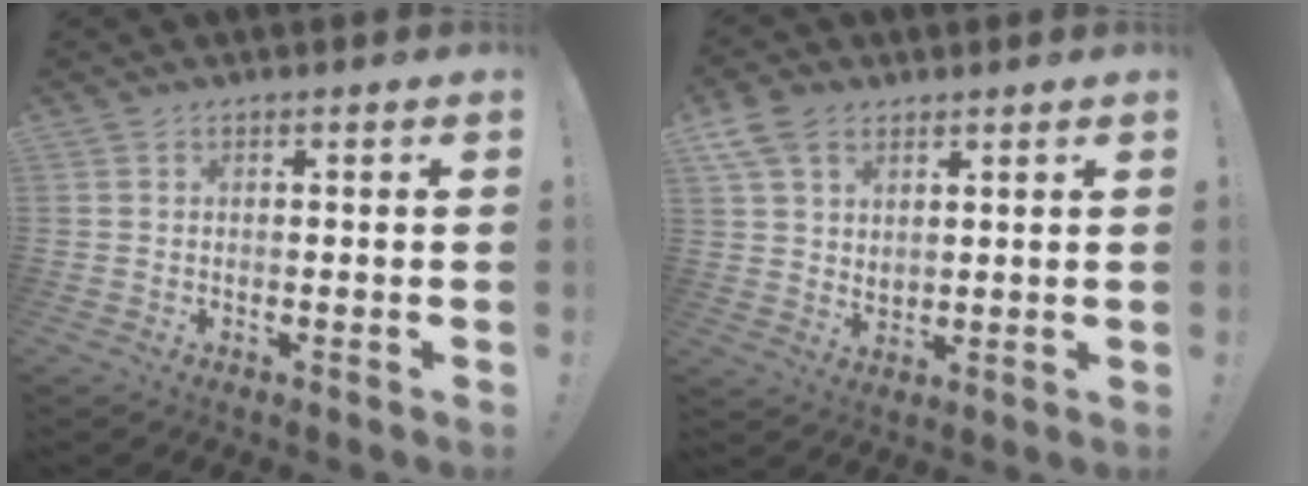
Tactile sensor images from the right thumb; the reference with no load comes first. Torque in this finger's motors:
{"motor_torque": [-0.03, 0.15, 0.35, 0.29, 0.01]}